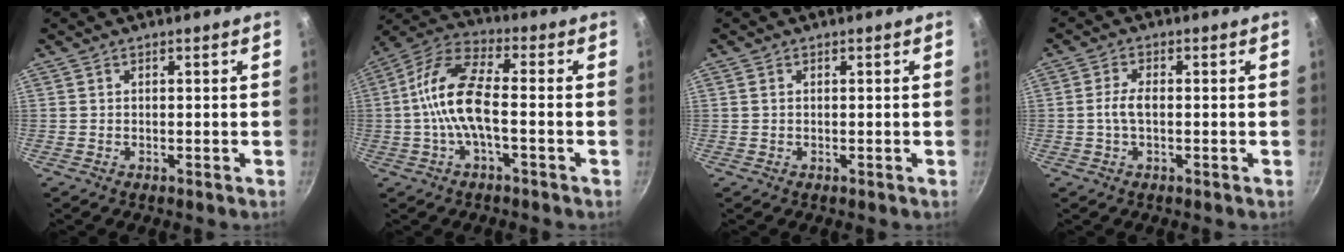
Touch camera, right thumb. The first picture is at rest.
{"total": 11.8, "force": [-1.7, 4.6, 10.7], "torque": [-0.217, 0.037, -0.051]}
{"total": 0.7, "force": [0.2, 0.5, 0.5], "torque": [-0.010, 0.001, 0.002]}
{"total": 3.5, "force": [-0.3, 1.6, 3.1], "torque": [-0.065, 0.011, -0.010]}